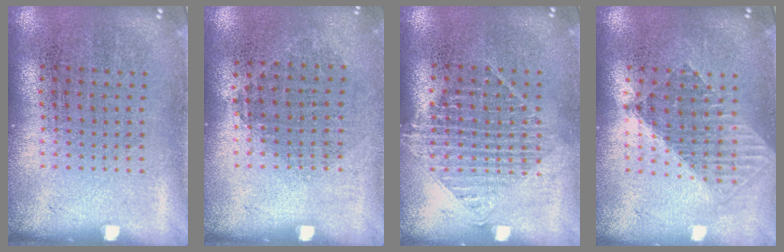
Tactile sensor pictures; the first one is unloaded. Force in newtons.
{"total": 0.8, "press": 0.7, "slide": 0.3}
{"total": 1.0, "press": 1.0, "slide": 0.4}
{"total": 1.5, "press": 1.3, "slide": 0.8}